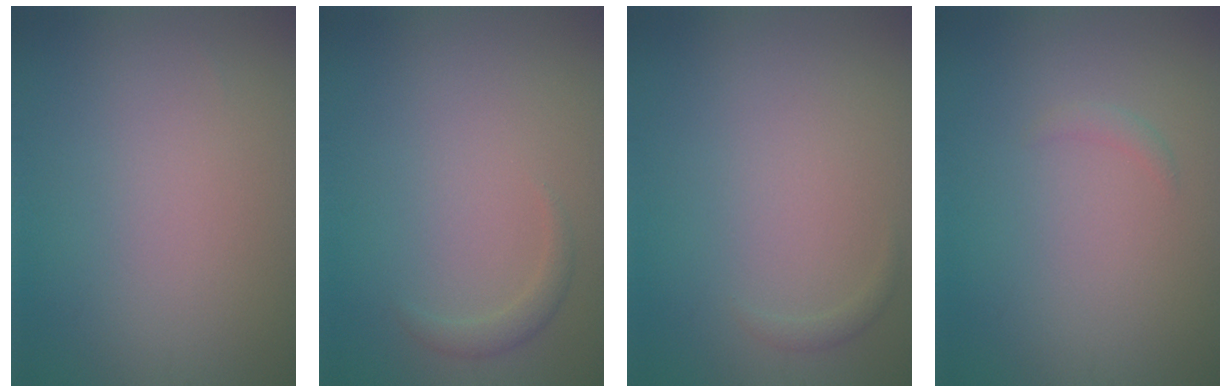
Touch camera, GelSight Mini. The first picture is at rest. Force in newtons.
{"total": 1.2, "press": 1.2, "slide": 0.1}
{"total": 0.6, "press": 0.6, "slide": 0.0}
{"total": 0.7, "press": 0.7, "slide": 0.0}